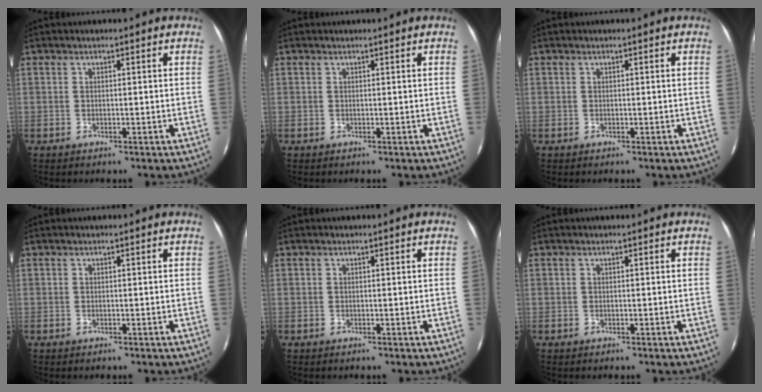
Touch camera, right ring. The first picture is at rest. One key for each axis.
{"total": 0.0}
{"total": 0.0}
{"total": 0.0}
{"total": 0.0}
{"total": 0.0}